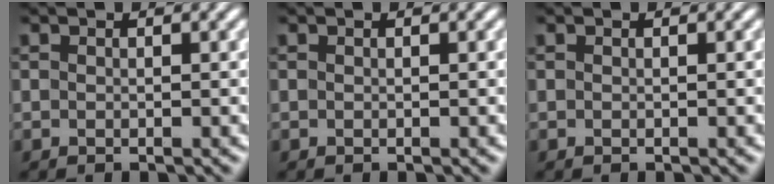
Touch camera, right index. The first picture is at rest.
{"total": 0.0}
{"total": 0.0}